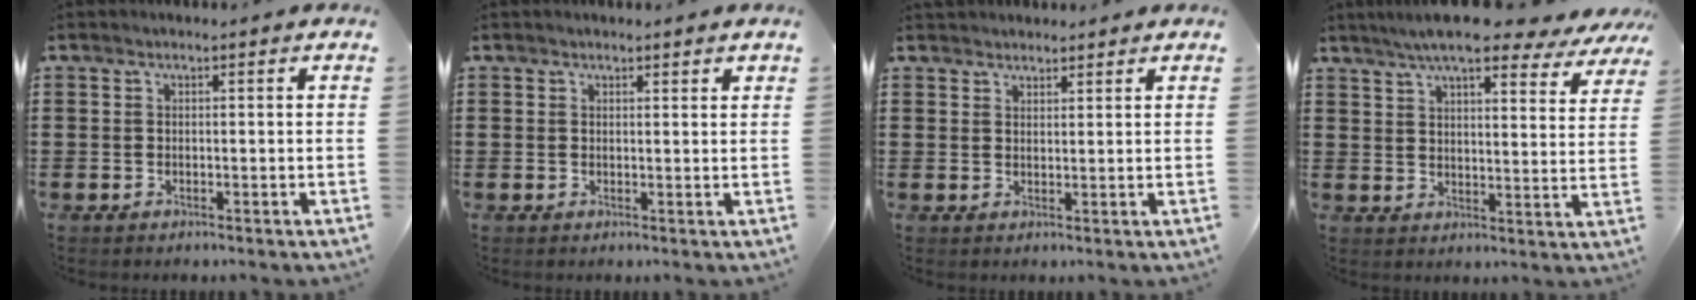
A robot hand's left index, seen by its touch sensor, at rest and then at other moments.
{"total": 1.0, "force": [0.9, 0.4, 0.3], "torque": [-0.006, 0.003, 0.017]}
{"total": 1.9, "force": [1.8, 0.6, -0.1], "torque": [-0.003, 0.003, 0.037]}
{"total": 8.7, "force": [7.6, 1.2, 4.0], "torque": [-0.085, -0.024, 0.134]}